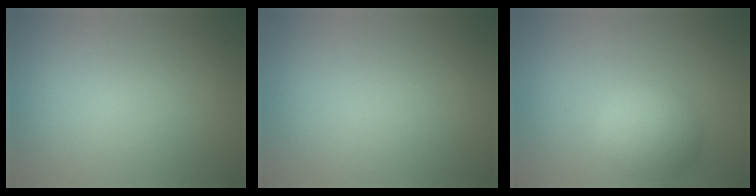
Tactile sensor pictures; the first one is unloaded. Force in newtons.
{"total": 0.0}
{"total": 4.6, "press": 4.6, "slide": 0.2}